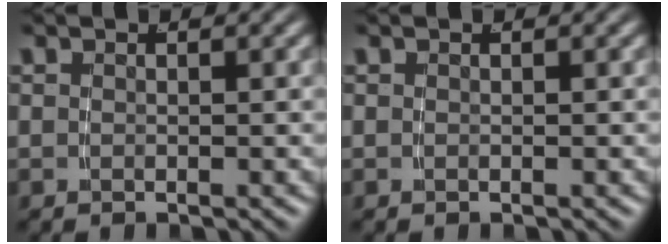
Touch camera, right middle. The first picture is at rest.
{"total": 0.0}